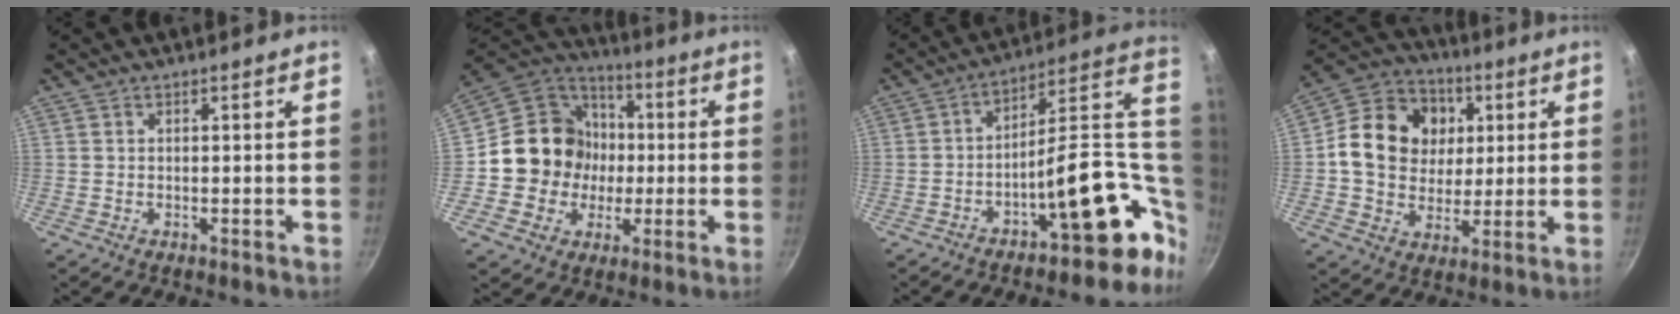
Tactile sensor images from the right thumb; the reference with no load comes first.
{"total": 16.2, "force": [-0.7, 15.2, 5.7], "torque": [-0.061, 0.027, -0.016]}
{"total": 21.5, "force": [-3.3, 9.9, 18.8], "torque": [-0.214, 0.034, -0.043]}
{"total": 17.3, "force": [2.8, 14.4, 9.2], "torque": [-0.138, 0.010, 0.040]}